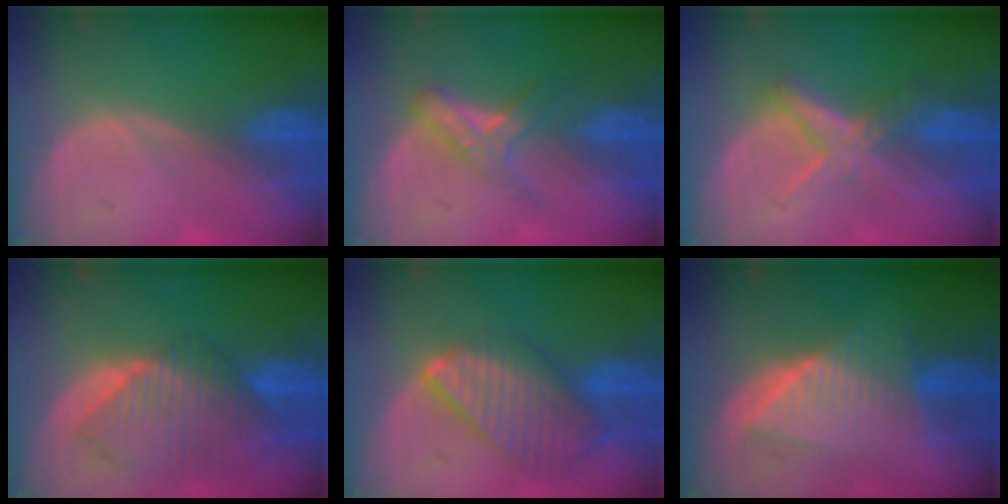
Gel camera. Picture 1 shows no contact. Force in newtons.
{"total": 5.7, "press": 5.0, "slide": 2.9}
{"total": 5.8, "press": 5.4, "slide": 2.1}
{"total": 10.3, "press": 8.8, "slide": 5.3}
{"total": 9.9, "press": 8.6, "slide": 4.9}
{"total": 8.7, "press": 8.7, "slide": 0.4}